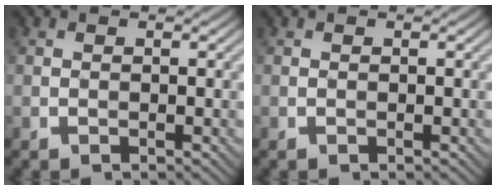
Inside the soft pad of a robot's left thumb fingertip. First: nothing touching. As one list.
[{"total": 0.0}]